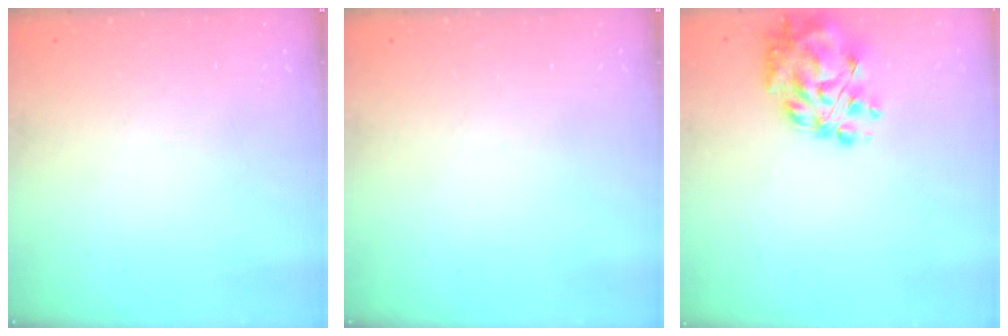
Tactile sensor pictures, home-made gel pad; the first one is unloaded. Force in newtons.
{"total": 0.0}
{"total": 12.1, "press": 11.6, "slide": 3.2}